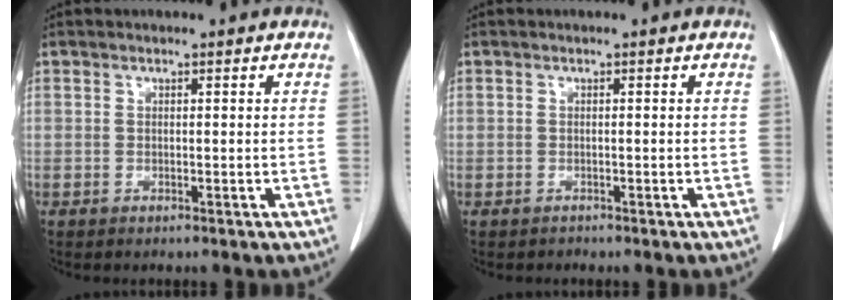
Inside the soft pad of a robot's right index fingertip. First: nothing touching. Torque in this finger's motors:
{"motor_torque": [-1.60, 0.02, -1.06, -0.21]}